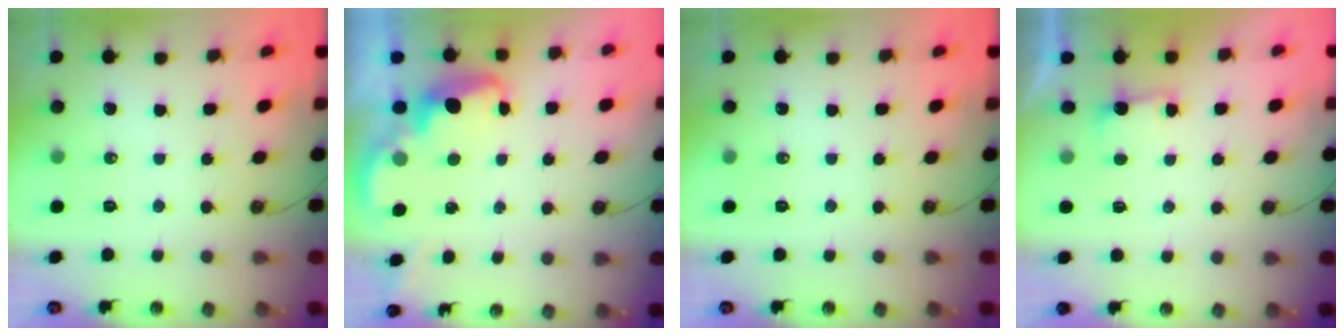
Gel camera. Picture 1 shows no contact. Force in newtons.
{"total": 2.8, "press": 2.7, "slide": 0.8}
{"total": 0.0}
{"total": 1.6, "press": 1.4, "slide": 0.8}